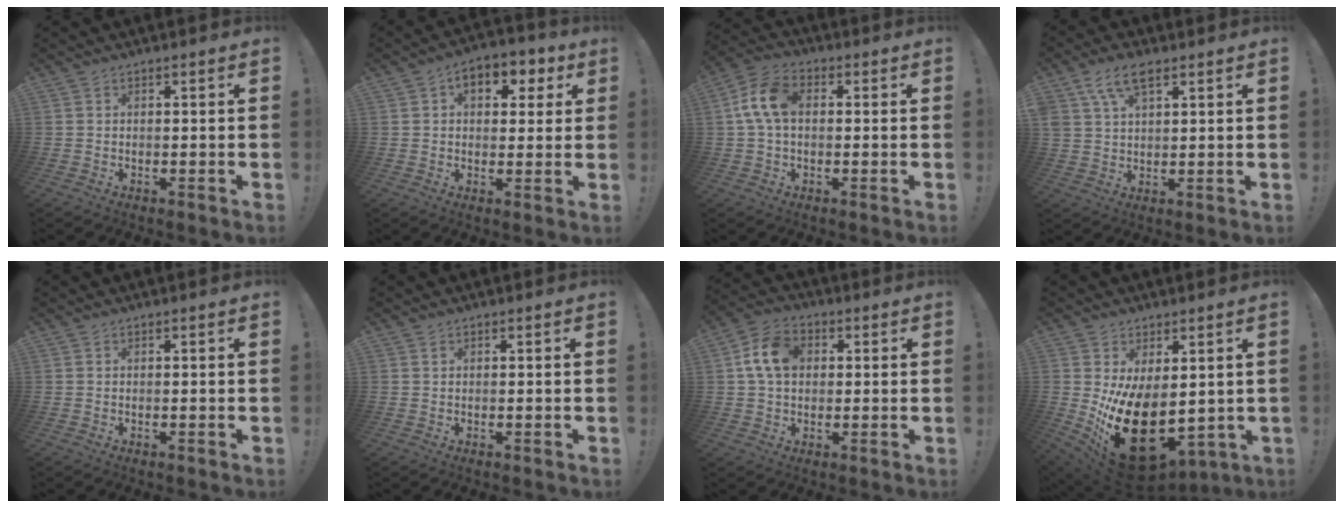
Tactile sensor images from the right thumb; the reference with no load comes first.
{"total": 8.2, "force": [3.0, 5.5, 5.3], "torque": [-0.075, -0.005, 0.052]}
{"total": 10.2, "force": [0.9, 6.3, 8.0], "torque": [-0.158, 0.012, 0.021]}
{"total": 7.9, "force": [4.4, 3.8, 5.3], "torque": [-0.102, -0.001, 0.084]}
{"total": 0.0}
{"total": 0.7, "force": [0.3, 0.5, 0.3], "torque": [-0.007, 0.002, 0.006]}
{"total": 10.7, "force": [2.1, 7.7, 7.1], "torque": [-0.132, 0.018, 0.045]}
{"total": 22.3, "force": [-3.8, 12.9, 17.7], "torque": [-0.300, -0.001, -0.037]}